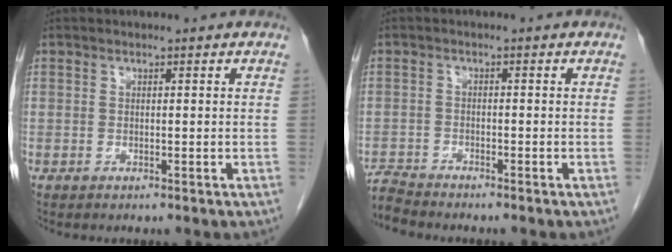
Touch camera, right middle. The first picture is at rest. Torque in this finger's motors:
{"motor_torque": [0.06, -0.10, -0.01, 0.01]}